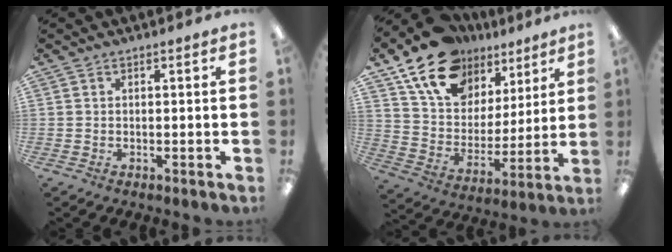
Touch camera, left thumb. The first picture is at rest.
{"total": 18.0, "force": [13.1, 10.4, 6.6], "torque": [-0.134, -0.075, 0.241]}